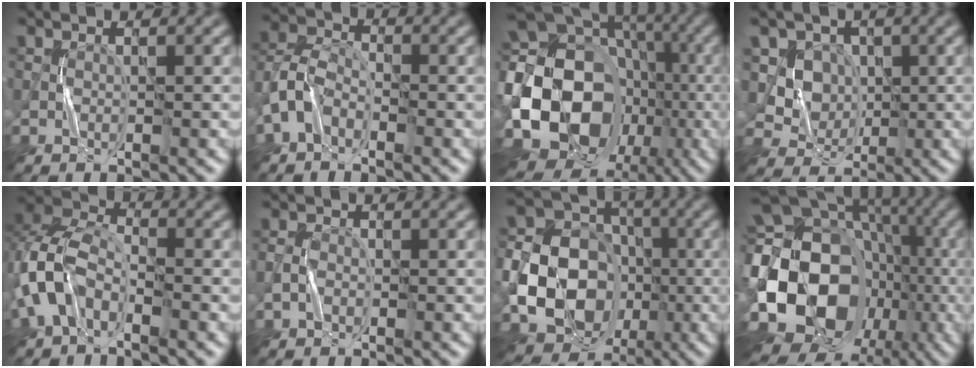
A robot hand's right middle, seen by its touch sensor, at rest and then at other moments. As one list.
[{"total": 3.9, "force": [-2.0, 2.6, 2.2], "torque": [-0.048, 0.007, -0.053]}, {"total": 23.6, "force": [-4.8, 18.8, 13.5], "torque": [-0.253, 0.014, -0.118]}, {"total": 4.9, "force": [1.3, 4.4, 1.7], "torque": [-0.033, -0.005, 0.028]}, {"total": 6.3, "force": [-2.6, 4.2, 4.0], "torque": [-0.093, 0.008, -0.063]}, {"total": 1.3, "force": [-0.4, 1.0, 0.6], "torque": [-0.012, 0.005, -0.010]}, {"total": 20.2, "force": [-4.2, 17.7, 8.6], "torque": [-0.198, 0.000, -0.090]}, {"total": 21.3, "force": [-5.0, 16.1, 13.0], "torque": [-0.231, 0.012, -0.091]}]